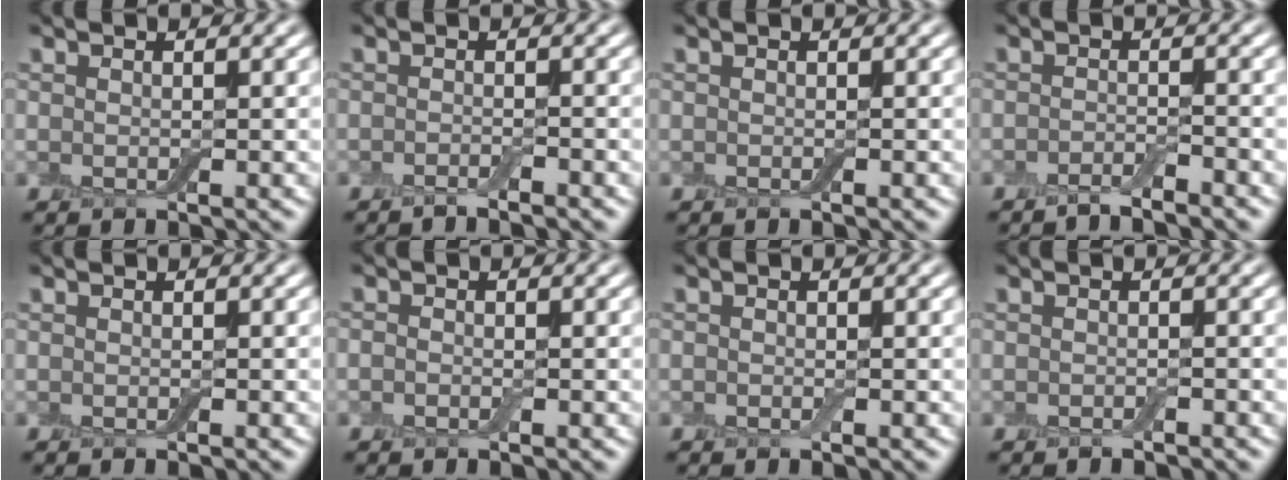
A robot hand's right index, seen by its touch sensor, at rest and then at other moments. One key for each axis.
{"total": 1.1, "fx": -1.0, "fy": -0.1, "fz": 0.5, "tx": -0.005, "ty": 0.000, "tz": -0.020}
{"total": 0.0}
{"total": 1.8, "fx": -1.6, "fy": 0.1, "fz": 0.7, "tx": -0.008, "ty": 0.004, "tz": -0.032}
{"total": 0.0}
{"total": 0.6, "fx": -0.3, "fy": 0.4, "fz": 0.3, "tx": -0.004, "ty": 0.003, "tz": -0.008}
{"total": 0.0}
{"total": 0.6, "fx": -0.6, "fy": 0.0, "fz": 0.3, "tx": -0.004, "ty": -0.001, "tz": -0.010}